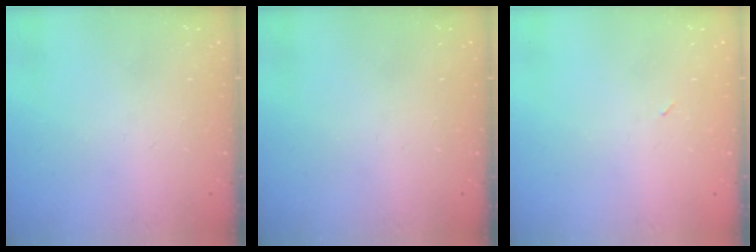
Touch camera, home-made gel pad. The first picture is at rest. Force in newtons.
{"total": 0.0}
{"total": 2.1, "press": 1.9, "slide": 1.0}